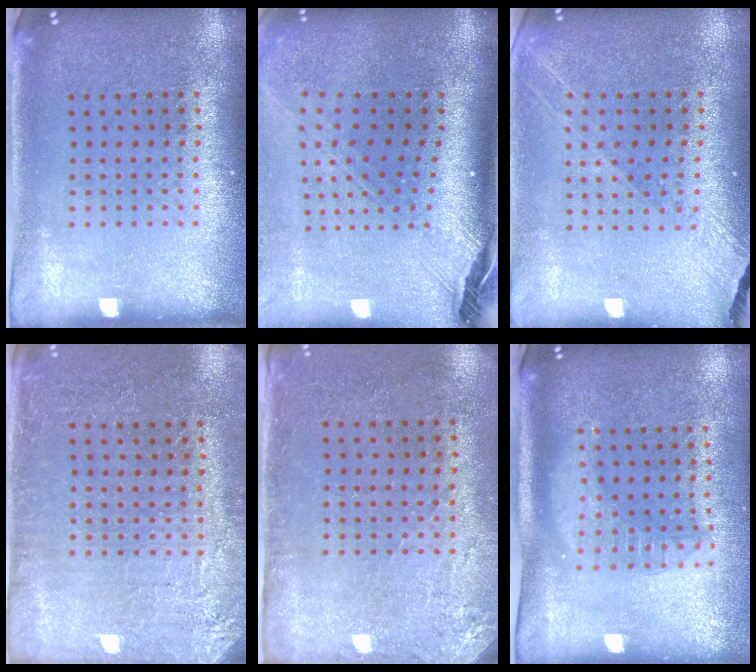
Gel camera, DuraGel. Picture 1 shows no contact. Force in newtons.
{"total": 3.0, "press": 2.1, "slide": 2.0}
{"total": 1.3, "press": 1.2, "slide": 0.3}
{"total": 2.8, "press": 2.7, "slide": 0.6}
{"total": 2.8, "press": 2.3, "slide": 1.6}
{"total": 1.8, "press": 1.6, "slide": 1.0}